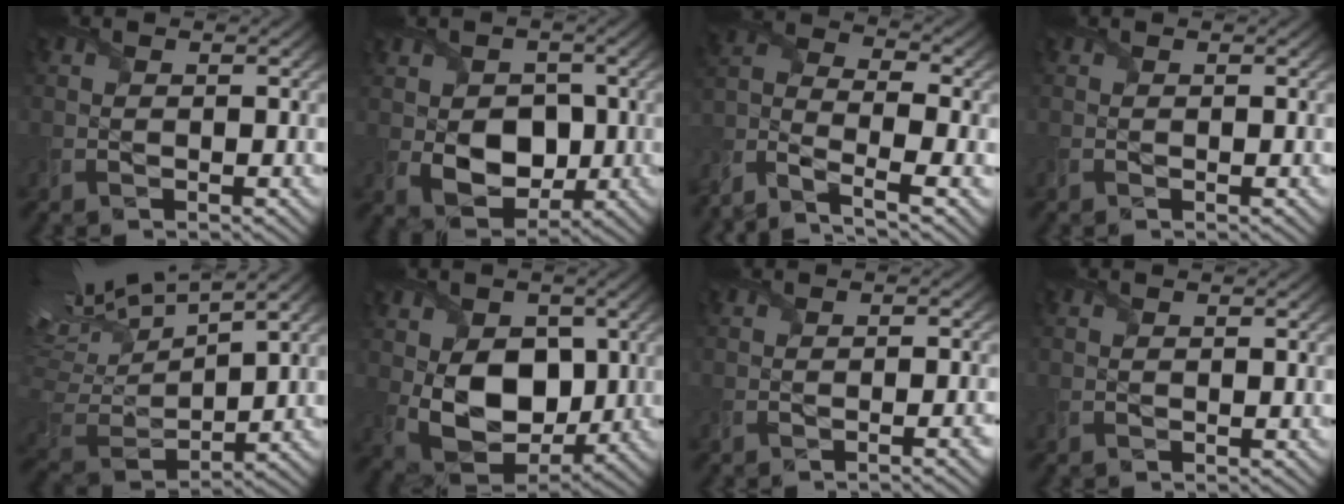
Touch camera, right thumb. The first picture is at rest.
{"total": 7.2, "force": [-0.4, 5.6, 4.6], "torque": [-0.097, -0.016, -0.009]}
{"total": 9.3, "force": [-6.3, 3.2, 6.0], "torque": [-0.135, -0.015, -0.137]}
{"total": 0.0}
{"total": 14.4, "force": [9.0, 4.4, 10.3], "torque": [-0.240, 0.034, 0.158]}
{"total": 10.6, "force": [0.5, 7.8, 7.2], "torque": [-0.144, -0.019, 0.012]}
{"total": 2.3, "force": [-1.1, 0.5, 2.0], "torque": [-0.028, 0.002, -0.021]}
{"total": 0.0}